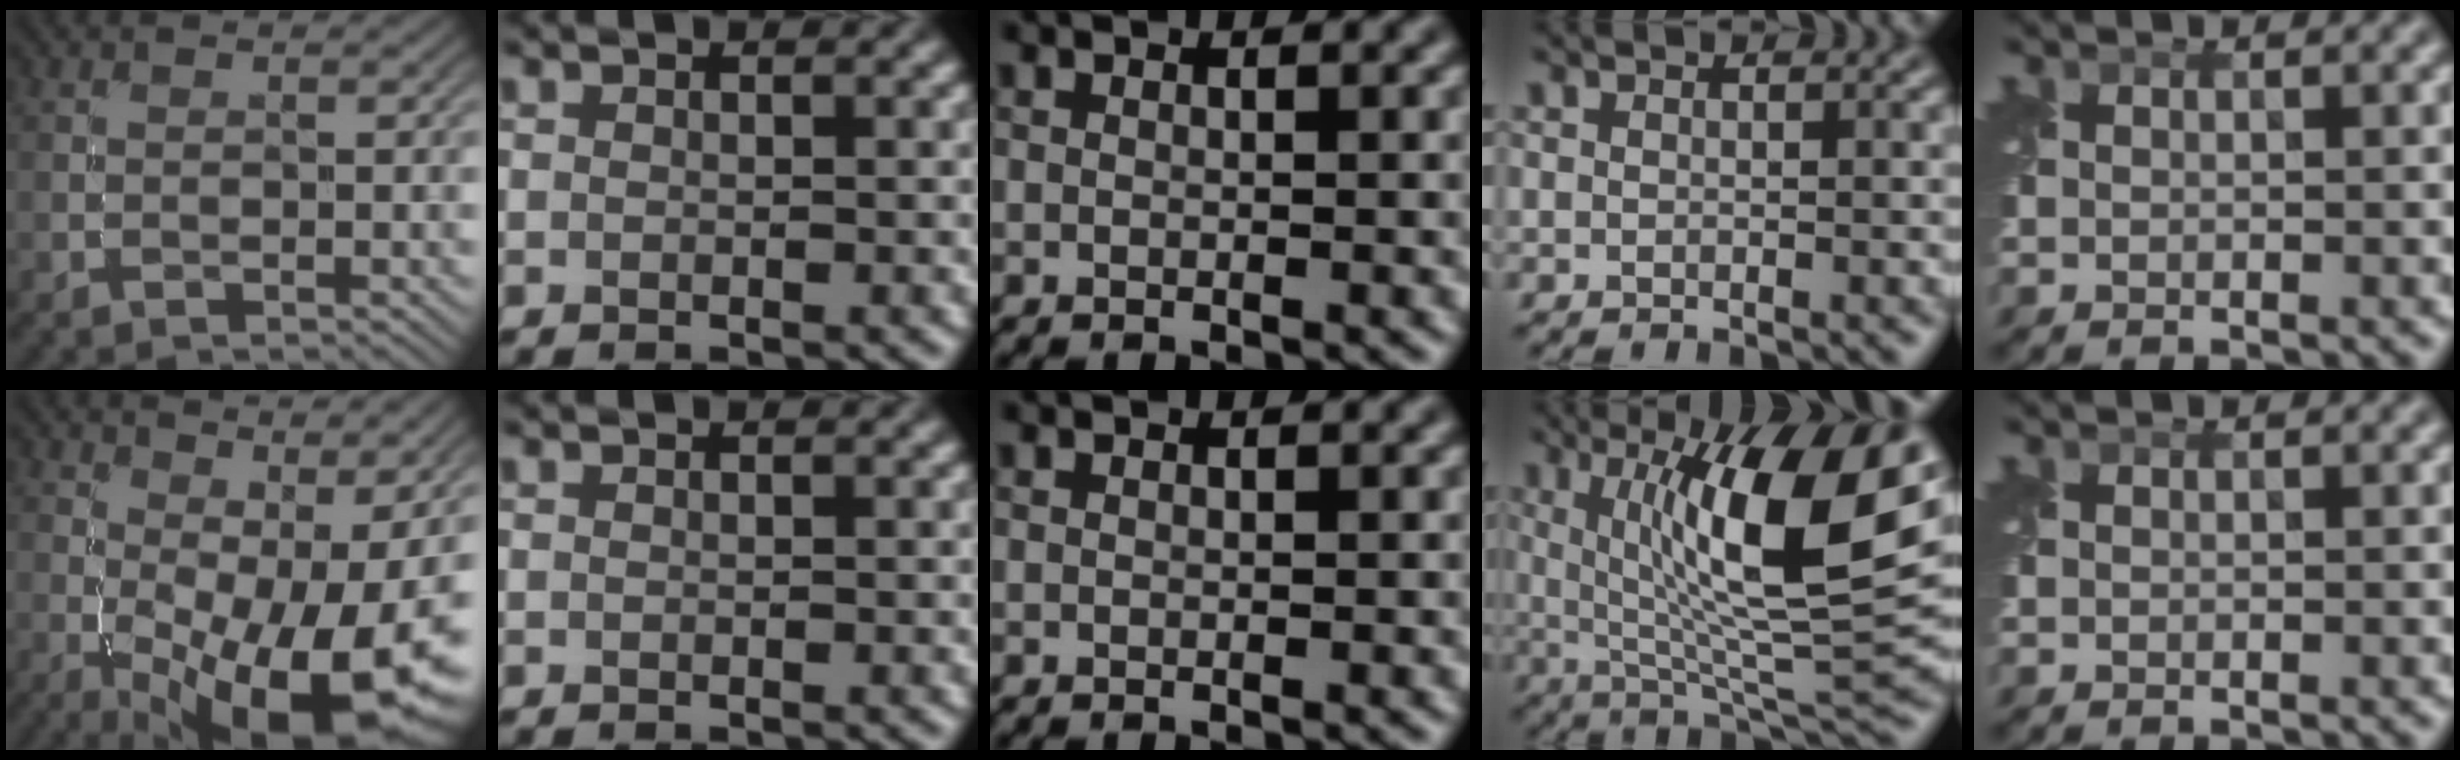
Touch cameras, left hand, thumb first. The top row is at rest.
{"thumb": {"total": 16.7, "force": [-1.4, 6.6, 15.2], "torque": [-0.212, -0.007, -0.001]}, "ring": {"total": 13.3, "force": [3.5, 3.3, 12.5], "torque": [-0.184, -0.001, 0.060]}}